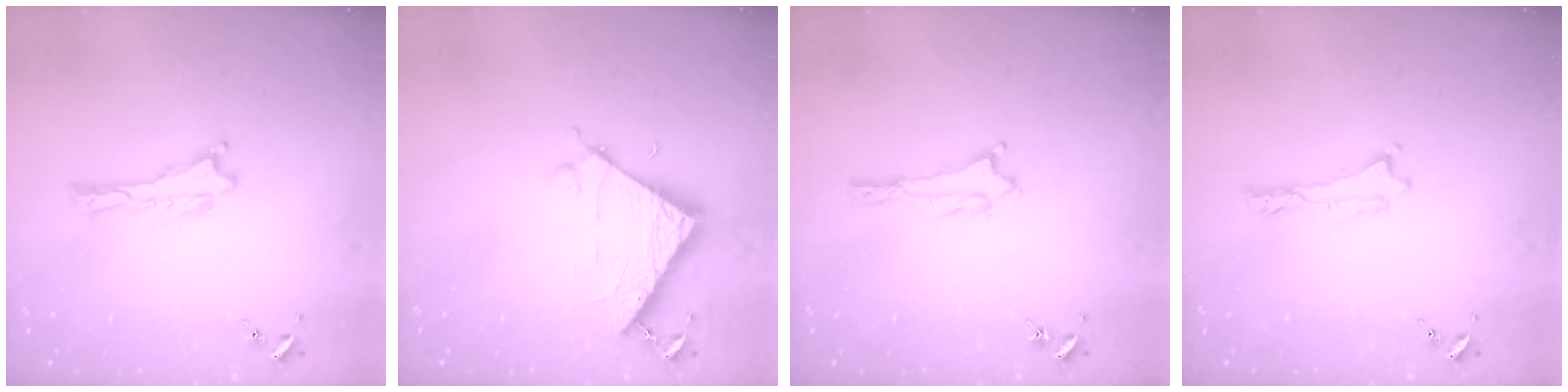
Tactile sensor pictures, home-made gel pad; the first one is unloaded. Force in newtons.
{"total": 6.7, "press": 6.7, "slide": 0.3}
{"total": 1.0, "press": 1.0, "slide": 0.1}
{"total": 0.0}